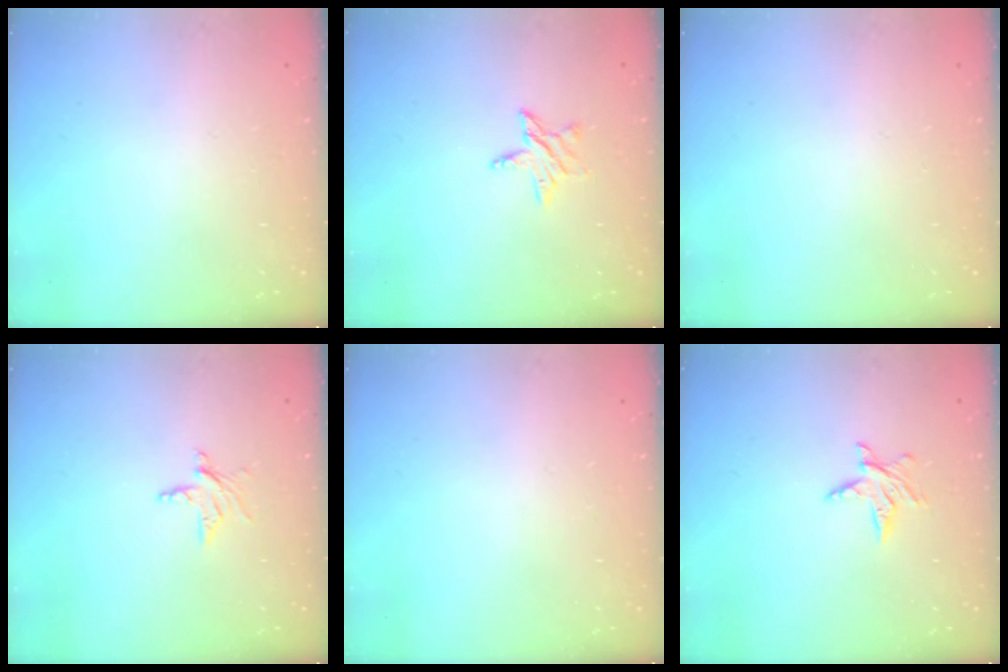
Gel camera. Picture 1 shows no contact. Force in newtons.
{"total": 5.8, "press": 5.8, "slide": 0.4}
{"total": 0.0}
{"total": 4.0, "press": 4.0, "slide": 0.3}
{"total": 0.0}
{"total": 4.9, "press": 4.9, "slide": 0.5}